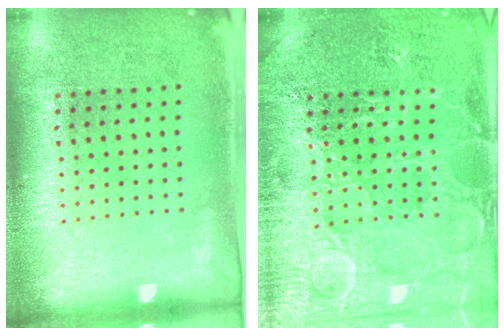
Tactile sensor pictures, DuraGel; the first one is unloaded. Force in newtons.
{"total": 6.8, "press": 6.7, "slide": 1.0}